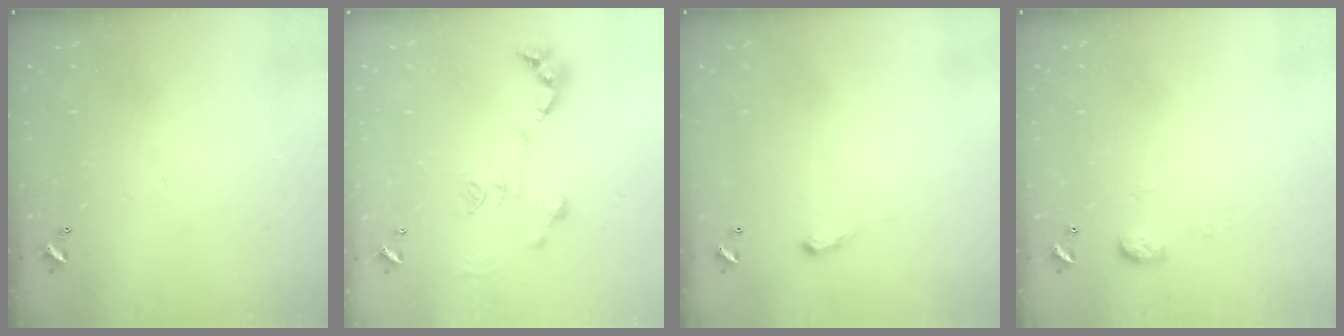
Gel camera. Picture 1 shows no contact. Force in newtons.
{"total": 1.1, "press": 1.0, "slide": 0.4}
{"total": 2.0, "press": 2.0, "slide": 0.3}
{"total": 5.3, "press": 5.2, "slide": 0.8}